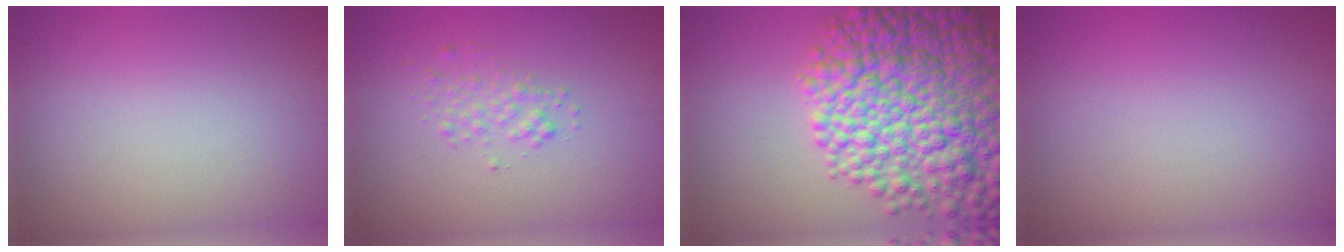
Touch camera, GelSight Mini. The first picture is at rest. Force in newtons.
{"total": 1.5, "press": 1.5, "slide": 0.1}
{"total": 13.6, "press": 13.6, "slide": 0.5}
{"total": 0.0}